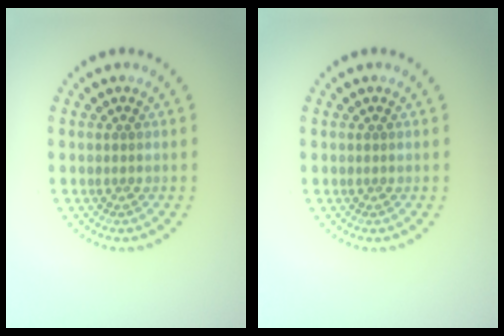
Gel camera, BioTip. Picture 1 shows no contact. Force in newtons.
{"total": 0.0}